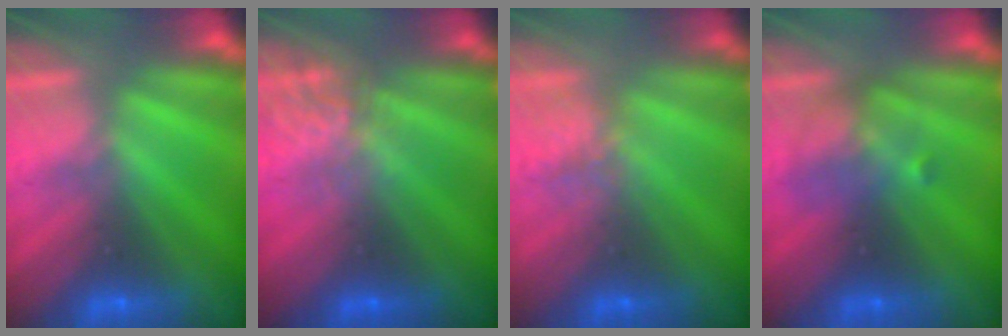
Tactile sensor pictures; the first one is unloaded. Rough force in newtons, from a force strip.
{"total": 3.9}
{"total": 2.5}
{"total": 2.4}